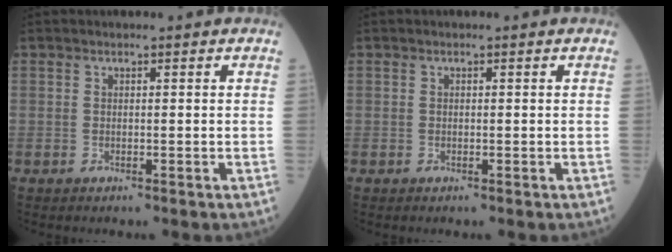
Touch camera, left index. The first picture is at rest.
{"total": 0.0}